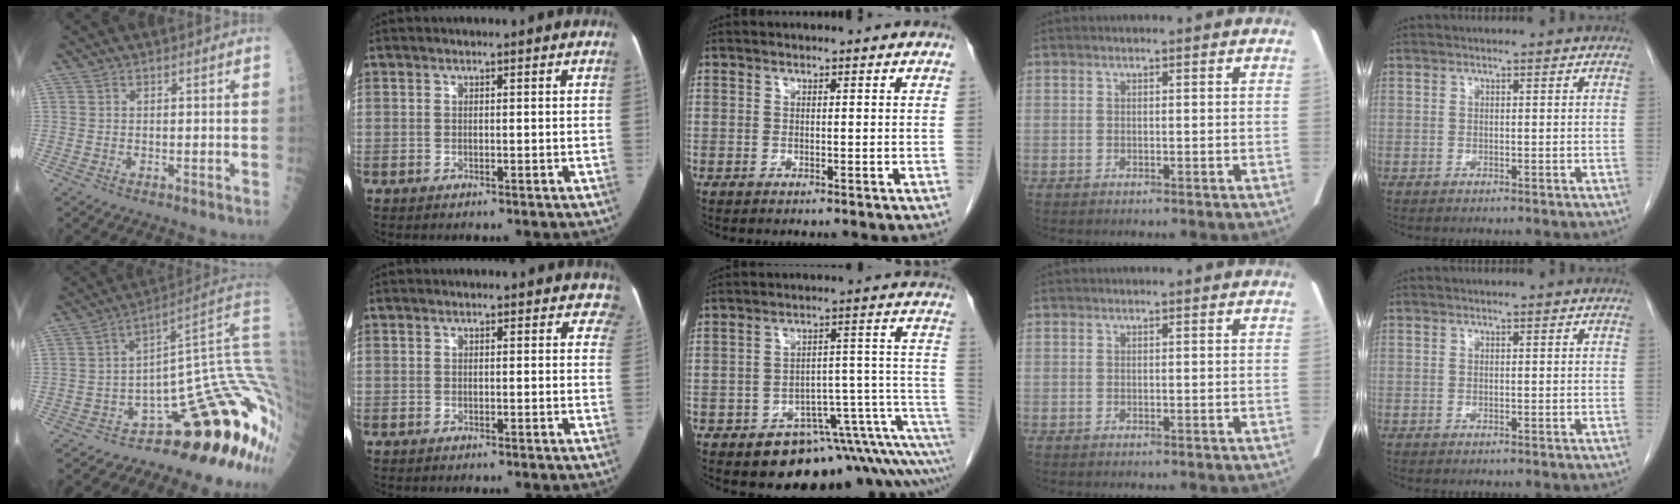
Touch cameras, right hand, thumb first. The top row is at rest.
{"thumb": {"total": 20.5, "force": [-2.7, 6.8, 19.1], "torque": [-0.105, 0.112, -0.033]}, "index": {"total": 2.4, "force": [1.8, 1.5, 0.4], "torque": [0.023, 0.001, -0.002]}, "middle": {"total": 15.2, "force": [-8.4, 6.3, 11.1], "torque": [-0.050, 0.078, -0.100]}}